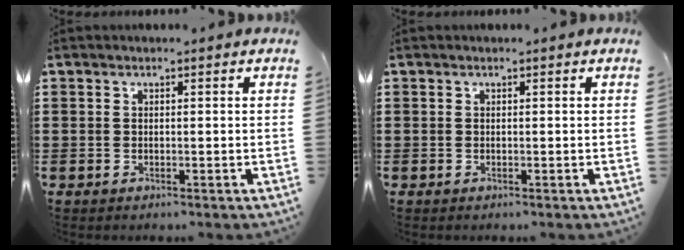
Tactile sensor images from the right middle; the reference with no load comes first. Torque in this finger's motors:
{"motor_torque": [0.15, -0.12, 0.06, 0.00]}